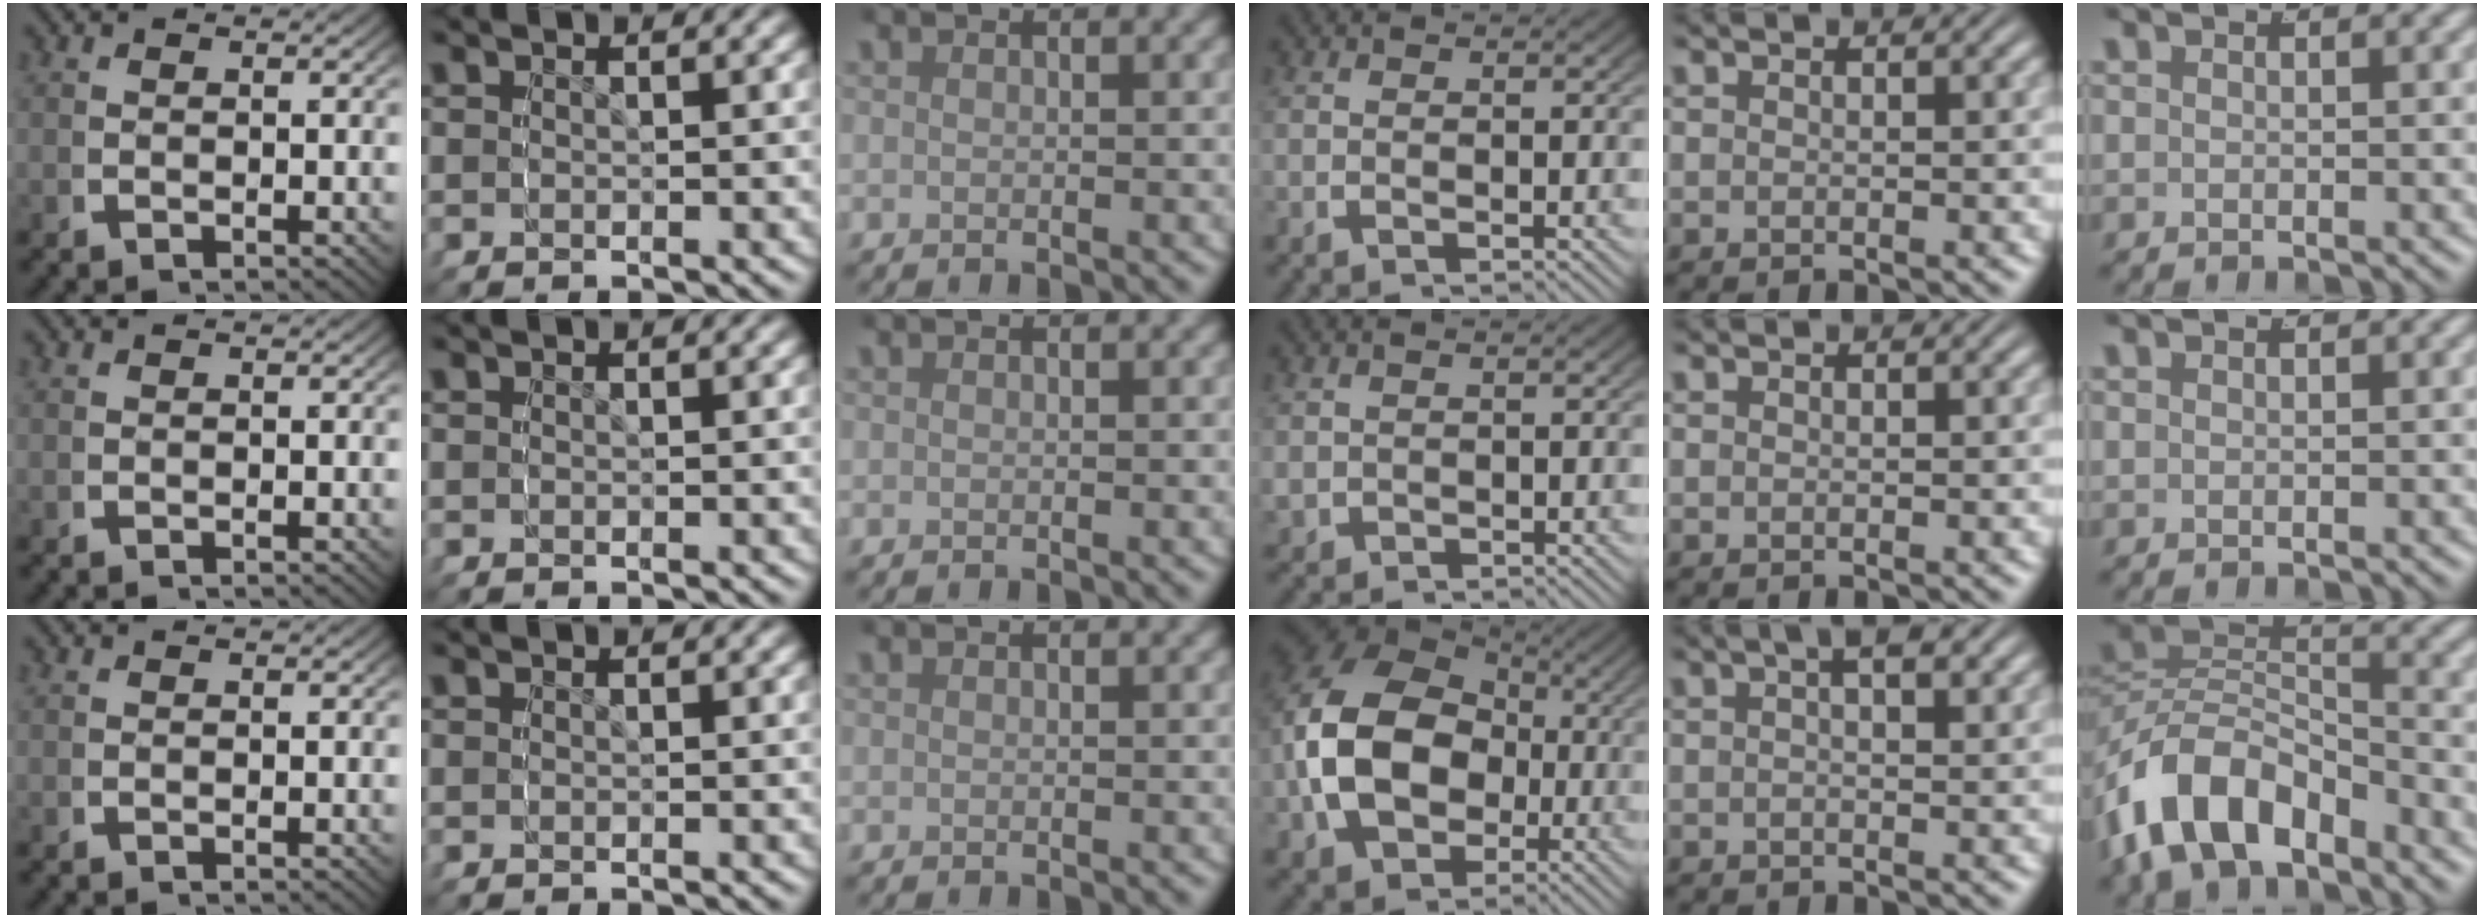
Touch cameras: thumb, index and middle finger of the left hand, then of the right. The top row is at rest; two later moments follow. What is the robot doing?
{"motion": "grasp_and_lifting", "object": "cloth"}